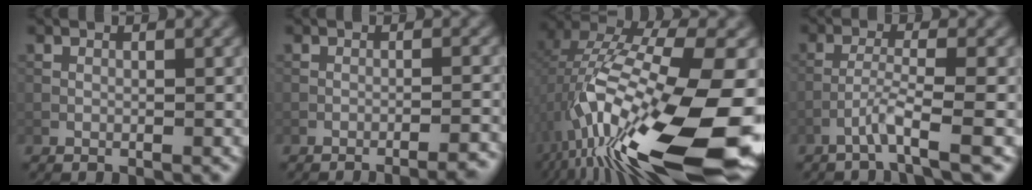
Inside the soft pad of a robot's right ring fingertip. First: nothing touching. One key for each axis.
{"total": 4.2, "fx": -3.7, "fy": 0.7, "fz": 1.9, "tx": -0.020, "ty": 0.013, "tz": -0.051}
{"total": 19.2, "fx": -5.6, "fy": 6.0, "fz": 17.3, "tx": -0.313, "ty": 0.002, "tz": -0.096}
{"total": 3.0, "fx": -1.8, "fy": 0.0, "fz": 2.5, "tx": -0.042, "ty": 0.011, "tz": -0.045}